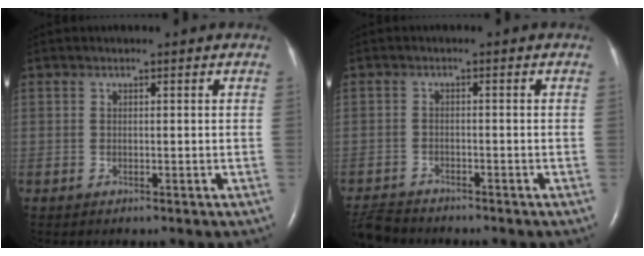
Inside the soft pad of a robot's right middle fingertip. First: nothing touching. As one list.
[{"total": 5.3, "force": [-5.1, 1.1, 0.7], "torque": [-0.017, -0.016, -0.092]}]